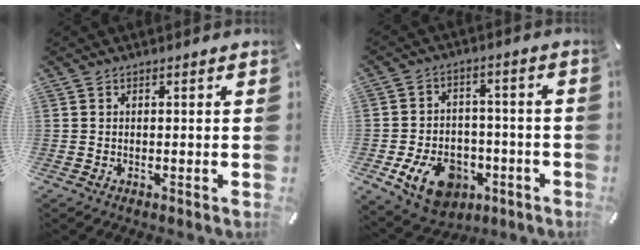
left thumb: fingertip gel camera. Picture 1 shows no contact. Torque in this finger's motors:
{"motor_torque": [1.08, 2.87, 0.33, 0.10, 0.13]}